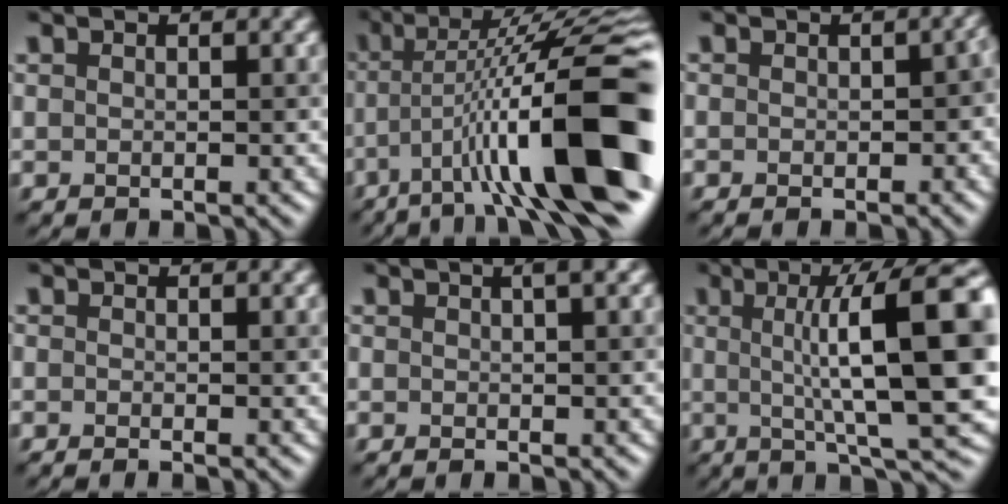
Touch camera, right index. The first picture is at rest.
{"total": 15.5, "force": [-4.3, 4.0, 14.4], "torque": [-0.213, 0.015, -0.061]}
{"total": 2.5, "force": [-1.1, 1.1, 2.0], "torque": [-0.011, 0.001, 0.000]}
{"total": 0.9, "force": [-0.7, 0.2, 0.4], "torque": [0.007, -0.007, -0.013]}
{"total": 1.9, "force": [0.2, 0.5, 1.8], "torque": [-0.014, 0.004, -0.007]}
{"total": 14.1, "force": [2.0, 3.0, 13.6], "torque": [-0.154, 0.010, 0.038]}